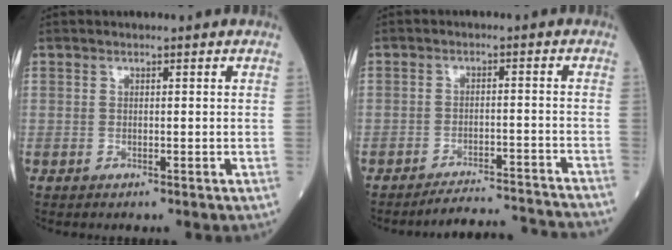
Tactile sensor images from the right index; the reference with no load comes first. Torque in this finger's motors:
{"motor_torque": [-0.65, -0.41, -0.06, 0.00]}